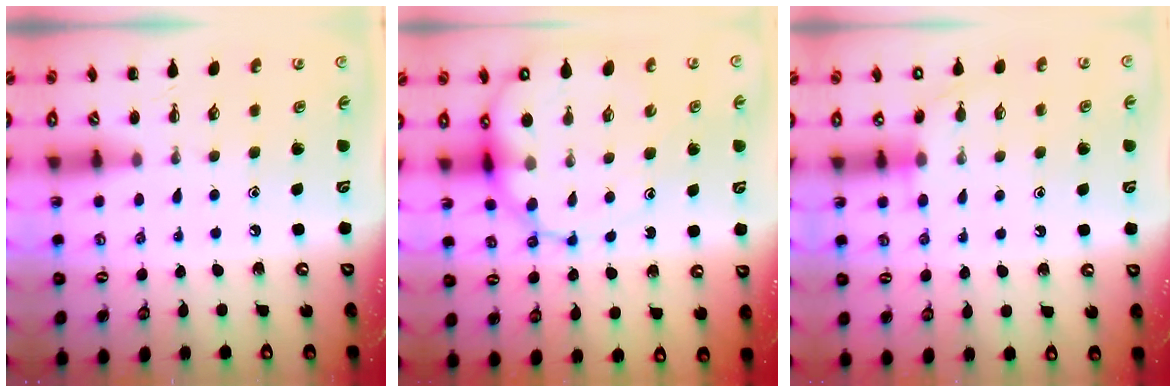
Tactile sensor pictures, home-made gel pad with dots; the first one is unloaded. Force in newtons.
{"total": 12.3, "press": 11.8, "slide": 3.7}
{"total": 6.9, "press": 6.7, "slide": 1.4}